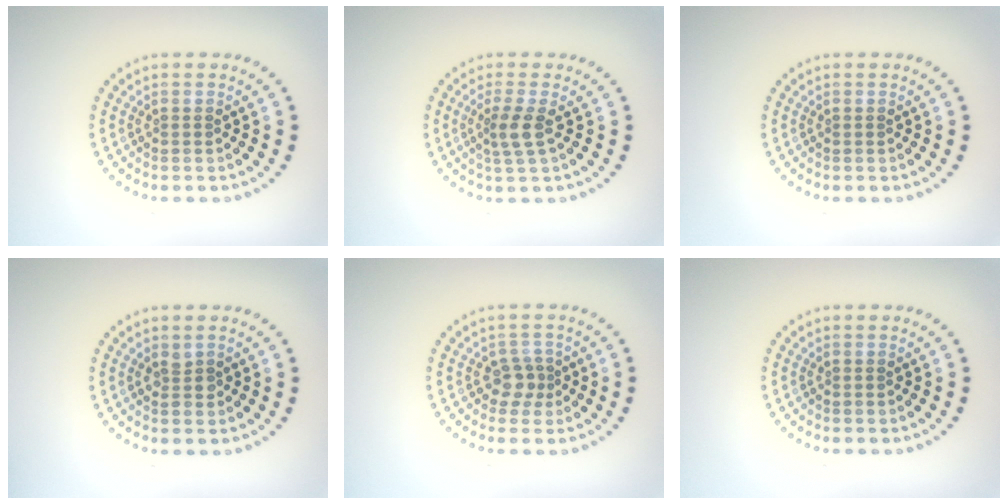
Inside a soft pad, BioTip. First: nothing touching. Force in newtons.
{"total": 2.1, "press": 1.6, "slide": 1.3}
{"total": 0.0}
{"total": 1.0, "press": 0.9, "slide": 0.3}
{"total": 1.9, "press": 1.5, "slide": 1.1}
{"total": 0.0}